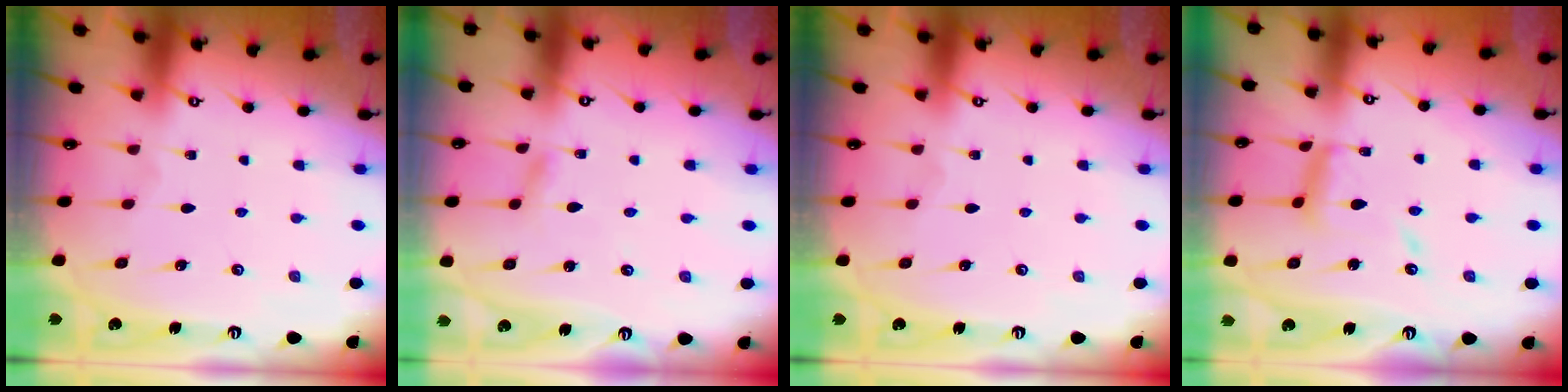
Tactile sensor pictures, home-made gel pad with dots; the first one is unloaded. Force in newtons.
{"total": 1.8, "press": 1.7, "slide": 0.2}
{"total": 0.0}
{"total": 12.6, "press": 12.5, "slide": 1.2}